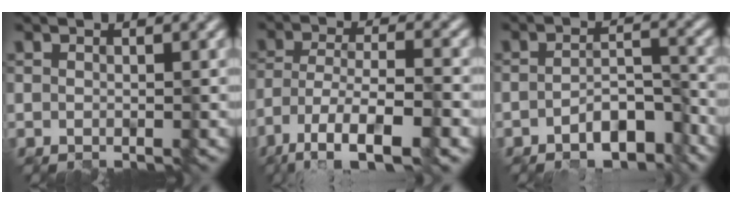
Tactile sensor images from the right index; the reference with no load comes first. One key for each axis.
{"total": 10.1, "fx": -6.0, "fy": 3.4, "fz": 7.4, "tx": -0.139, "ty": -0.006, "tz": -0.113}
{"total": 6.2, "fx": -3.9, "fy": 2.5, "fz": 4.2, "tx": -0.061, "ty": 0.004, "tz": -0.064}